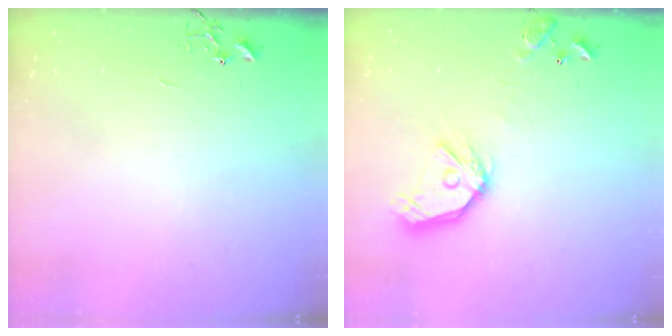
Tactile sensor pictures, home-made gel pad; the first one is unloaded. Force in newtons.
{"total": 15.3, "press": 15.1, "slide": 2.1}